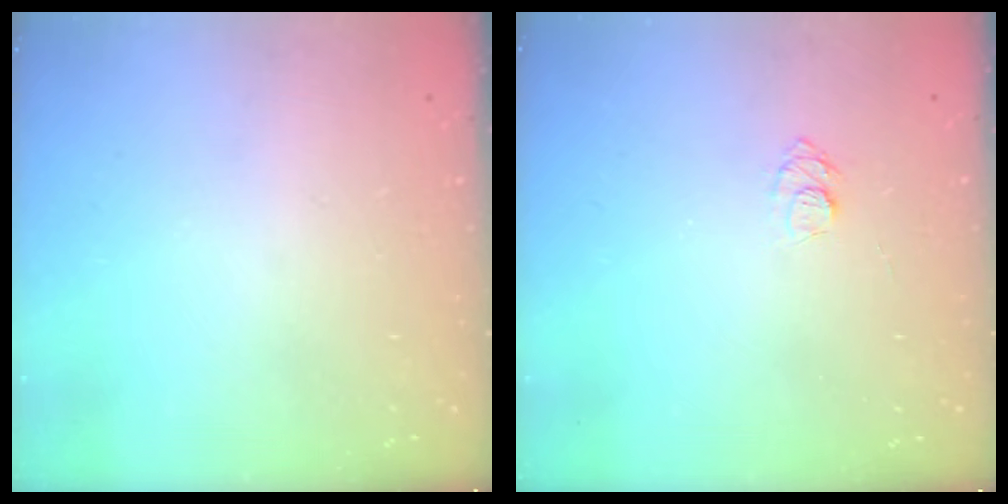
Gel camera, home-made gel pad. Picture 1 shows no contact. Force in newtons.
{"total": 5.0, "press": 5.0, "slide": 0.5}